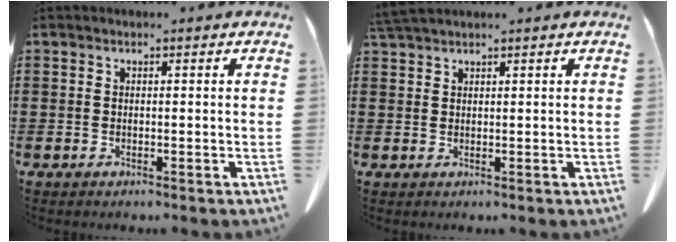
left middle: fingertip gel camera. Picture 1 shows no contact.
{"total": 2.1, "force": [1.8, 0.1, 1.0], "torque": [-0.024, -0.001, 0.036]}